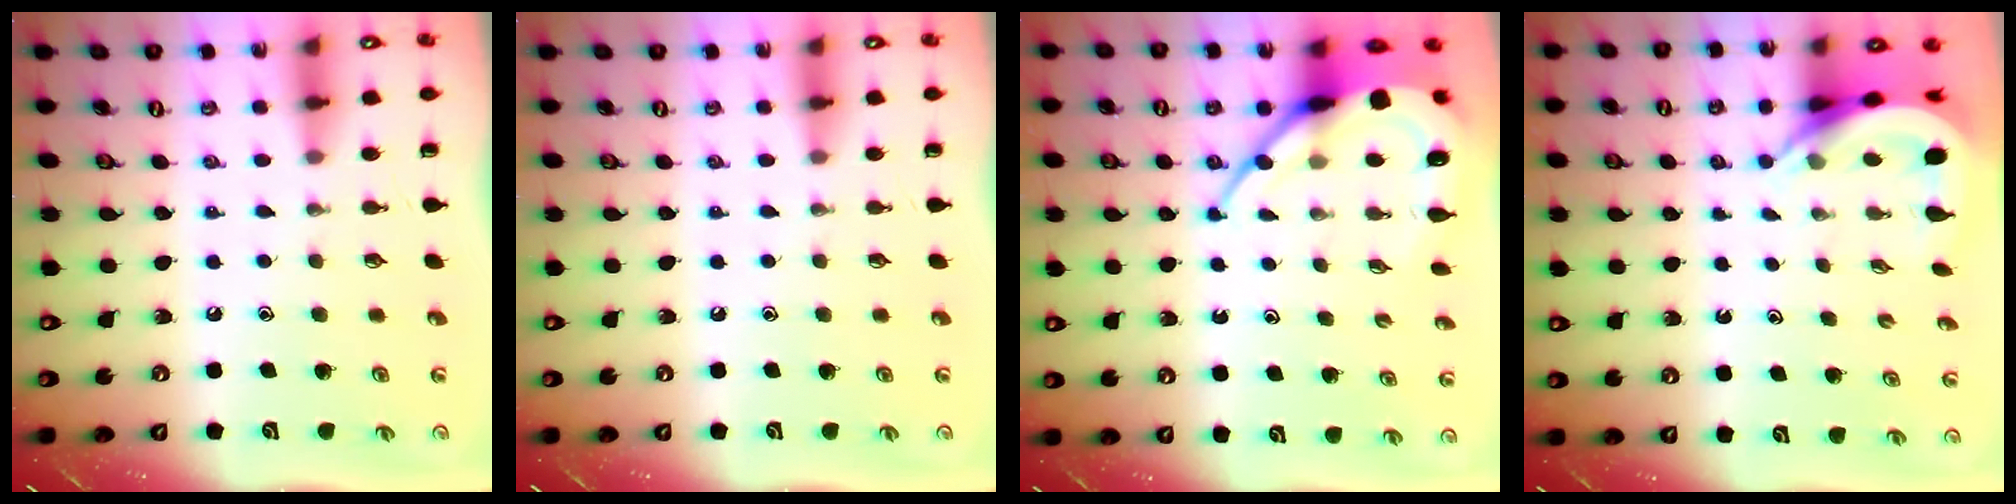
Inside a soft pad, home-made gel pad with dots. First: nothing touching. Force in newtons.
{"total": 0.0}
{"total": 11.4, "press": 11.4, "slide": 1.1}
{"total": 5.8, "press": 5.7, "slide": 0.7}